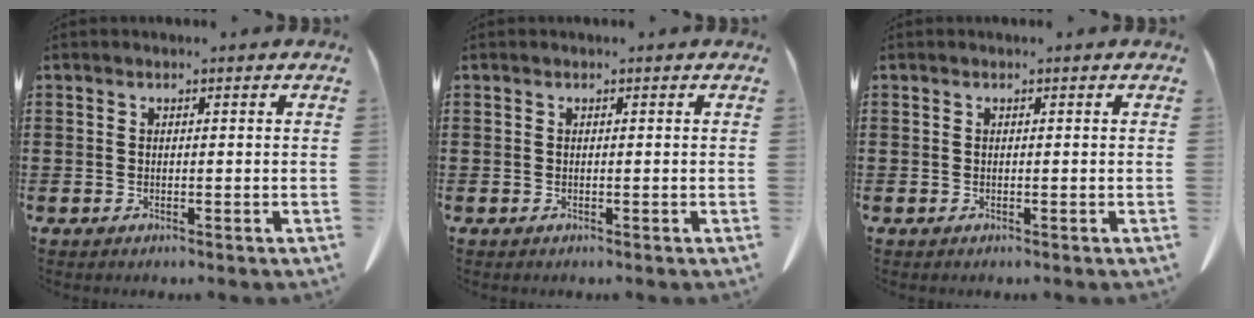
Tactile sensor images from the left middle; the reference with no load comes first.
{"total": 0.0}
{"total": 0.0}